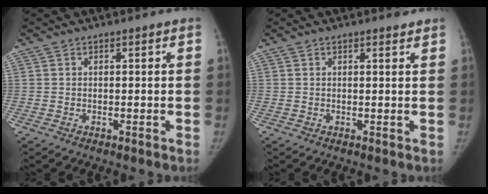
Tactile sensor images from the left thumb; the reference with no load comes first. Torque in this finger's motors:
{"motor_torque": [0.49, 0.02, 0.12, 0.07, 0.03]}